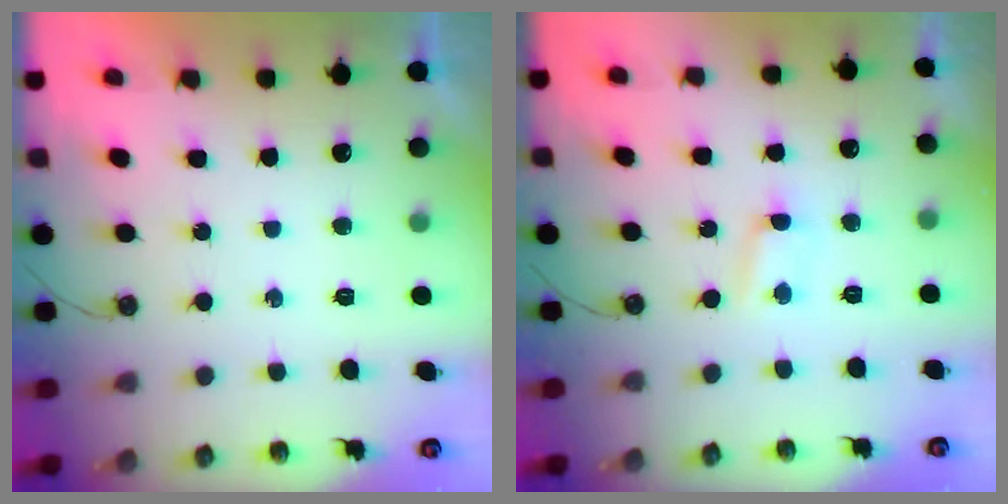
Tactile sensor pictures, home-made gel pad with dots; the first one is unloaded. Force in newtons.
{"total": 1.6, "press": 1.5, "slide": 0.2}